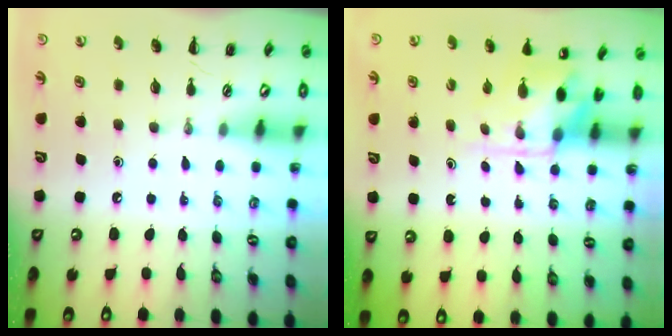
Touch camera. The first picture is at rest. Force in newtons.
{"total": 5.0, "press": 4.9, "slide": 1.0}